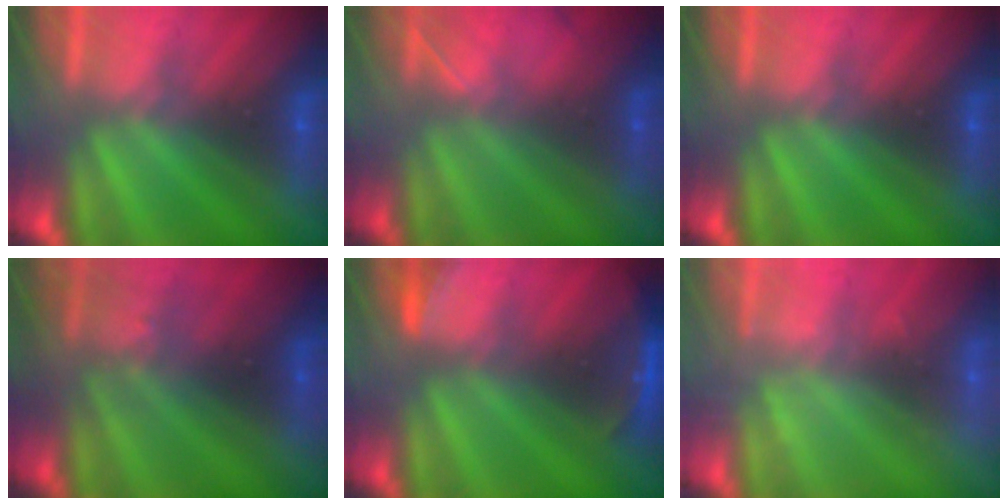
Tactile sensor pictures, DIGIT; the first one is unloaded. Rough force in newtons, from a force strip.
{"total": 1.3}
{"total": 0.0}
{"total": 2.8}
{"total": 2.8}
{"total": 2.3}